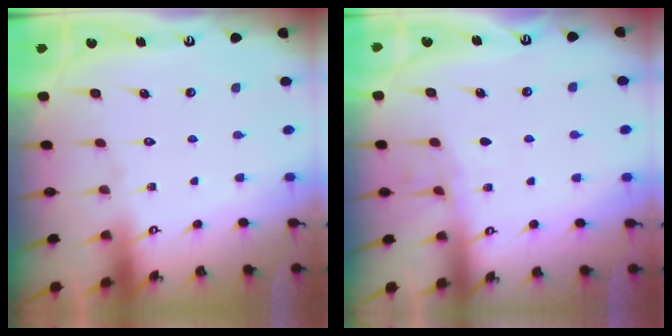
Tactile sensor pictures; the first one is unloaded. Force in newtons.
{"total": 4.3, "press": 4.2, "slide": 0.6}